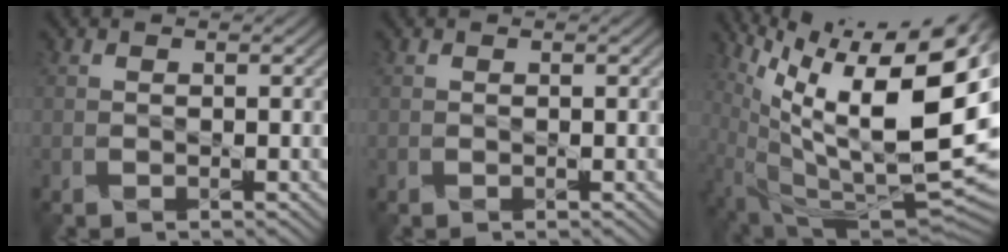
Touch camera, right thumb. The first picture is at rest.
{"total": 0.0}
{"total": 18.2, "force": [7.2, 4.7, 16.0], "torque": [-0.240, 0.021, 0.134]}